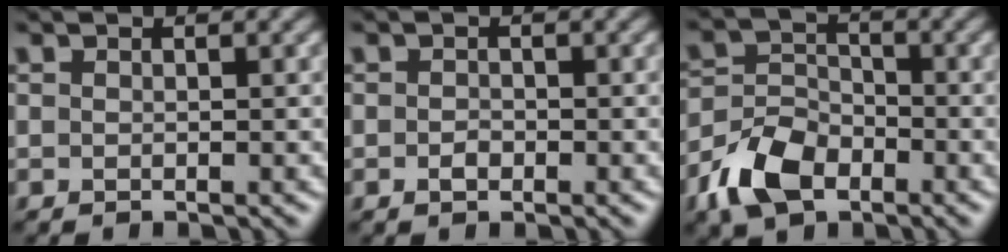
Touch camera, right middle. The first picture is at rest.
{"total": 0.9, "force": [-0.4, 0.6, 0.6], "torque": [-0.011, -0.002, -0.008]}
{"total": 6.0, "force": [-3.5, 3.7, 3.2], "torque": [-0.067, -0.001, -0.072]}